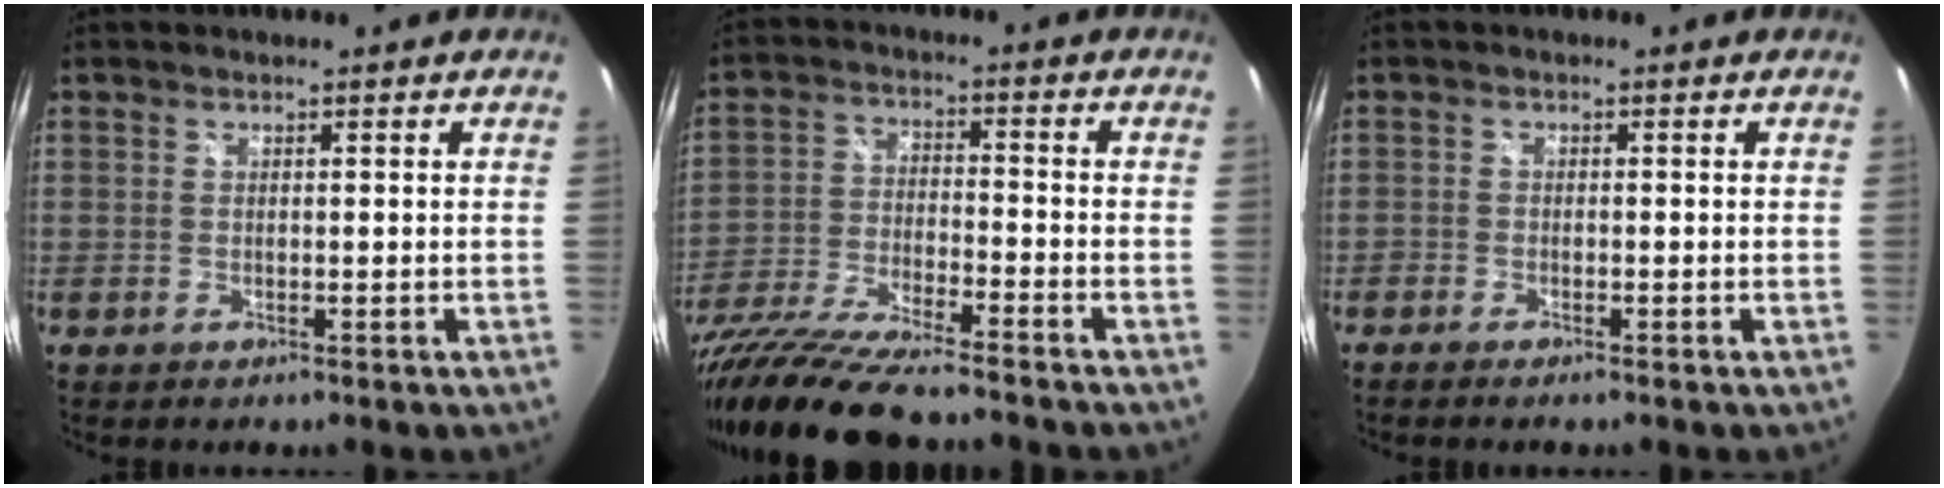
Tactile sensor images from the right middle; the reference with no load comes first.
{"total": 19.3, "force": [-16.2, 2.1, 10.3], "torque": [-0.219, -0.052, -0.293]}
{"total": 1.7, "force": [-1.6, 0.2, 0.7], "torque": [-0.023, -0.007, -0.032]}